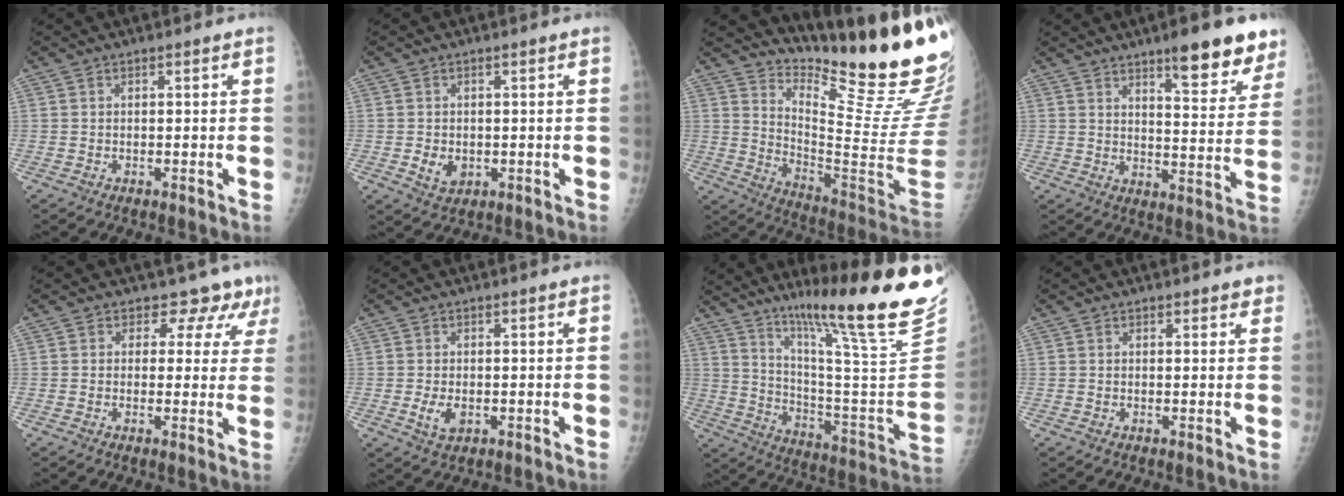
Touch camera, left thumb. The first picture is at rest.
{"total": 3.4, "force": [-0.5, 2.6, 2.1], "torque": [-0.028, -0.002, 0.001]}
{"total": 22.8, "force": [18.1, 2.3, 13.6], "torque": [-0.176, -0.186, 0.267]}
{"total": 14.0, "force": [9.6, 3.8, 9.5], "torque": [-0.083, -0.057, 0.133]}
{"total": 6.8, "force": [5.1, 4.4, 1.3], "torque": [0.026, -0.022, 0.041]}
{"total": 3.3, "force": [-0.6, 1.9, 2.6], "torque": [-0.050, -0.006, -0.005]}
{"total": 28.2, "force": [20.6, 1.8, 19.2], "torque": [-0.274, -0.131, 0.312]}
{"total": 1.4, "force": [1.2, 0.7, 0.5], "torque": [0.008, -0.006, 0.009]}